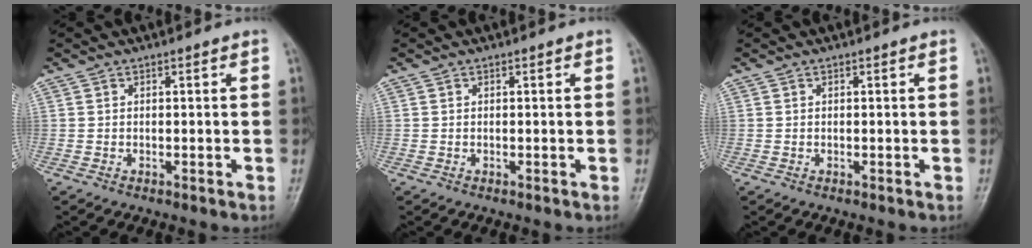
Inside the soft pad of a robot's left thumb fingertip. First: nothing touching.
{"total": 0.0}
{"total": 0.0}